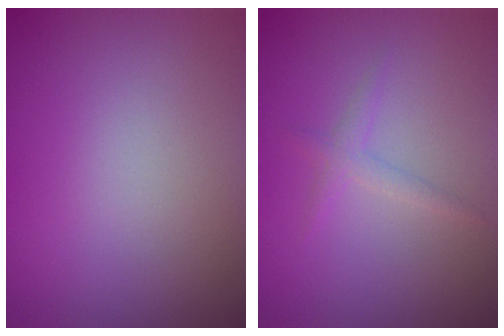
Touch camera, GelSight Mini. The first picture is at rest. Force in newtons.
{"total": 1.2, "press": 1.2, "slide": 0.0}